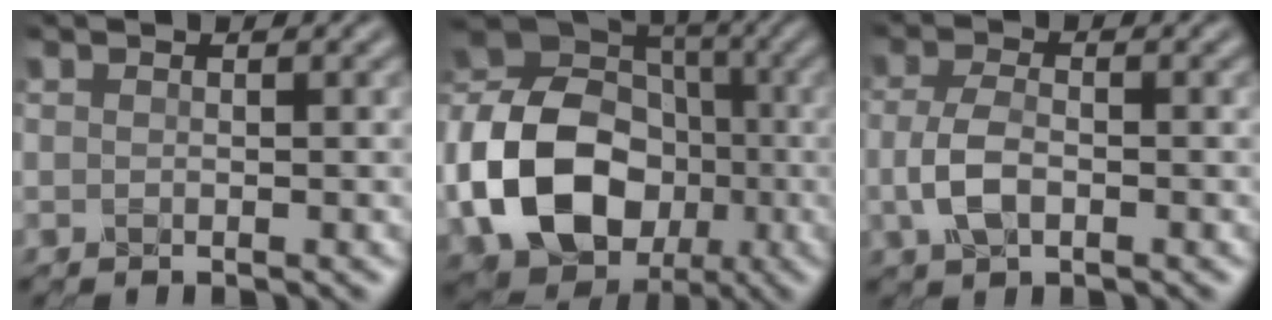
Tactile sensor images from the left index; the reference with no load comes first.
{"total": 13.4, "force": [-3.3, 10.1, 8.1], "torque": [-0.182, -0.008, -0.058]}
{"total": 3.1, "force": [-0.9, 1.4, 2.6], "torque": [-0.068, 0.003, -0.017]}